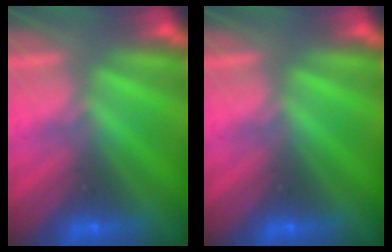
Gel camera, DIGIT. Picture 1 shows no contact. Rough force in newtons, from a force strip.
{"total": 0.0}